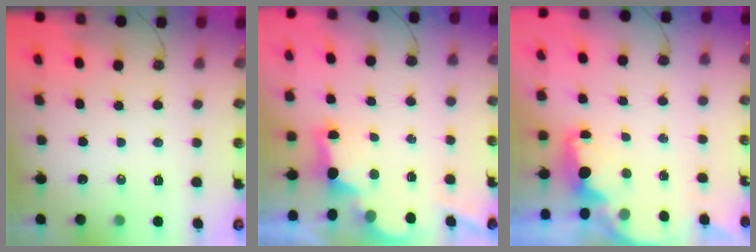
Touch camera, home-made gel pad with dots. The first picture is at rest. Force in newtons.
{"total": 2.7, "press": 2.6, "slide": 0.7}
{"total": 2.6, "press": 2.5, "slide": 0.8}